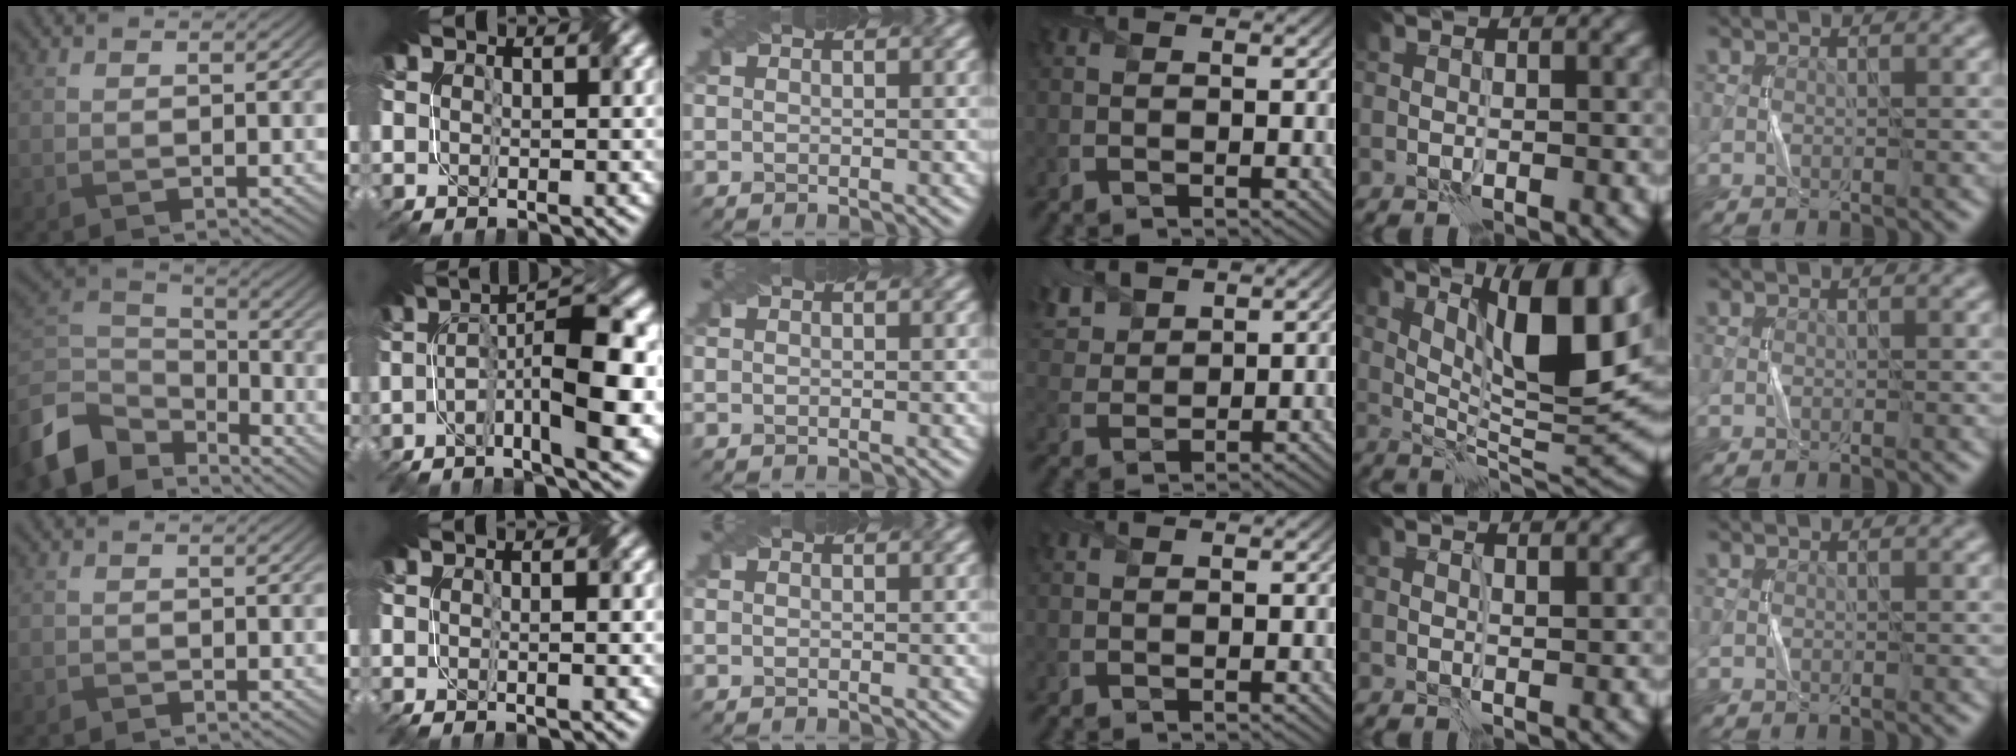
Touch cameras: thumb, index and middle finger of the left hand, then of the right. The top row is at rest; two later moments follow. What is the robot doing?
{"motion": "fold", "object": "napkin"}